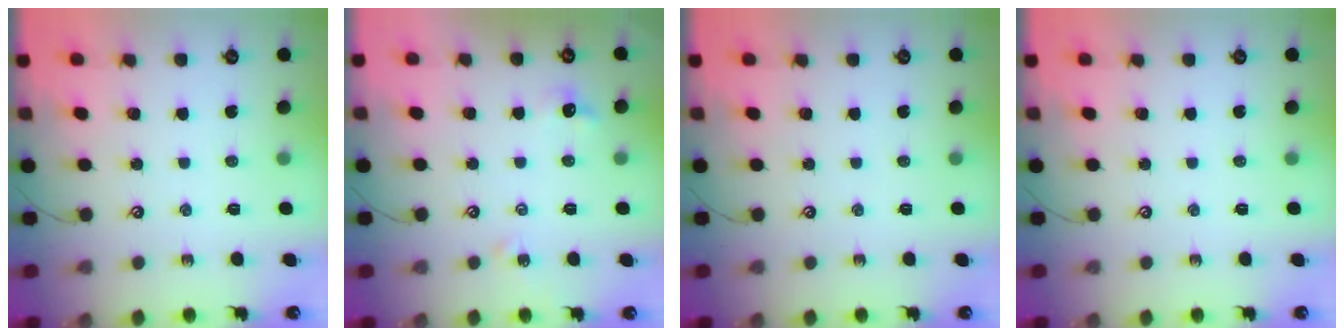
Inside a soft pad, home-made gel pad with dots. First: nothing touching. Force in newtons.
{"total": 5.2, "press": 5.1, "slide": 0.6}
{"total": 0.0}
{"total": 0.0}